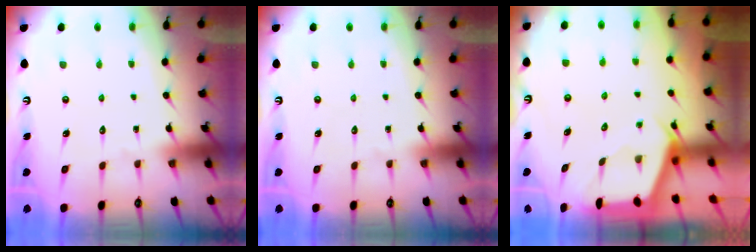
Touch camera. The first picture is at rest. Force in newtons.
{"total": 0.0}
{"total": 2.2, "press": 2.1, "slide": 0.3}